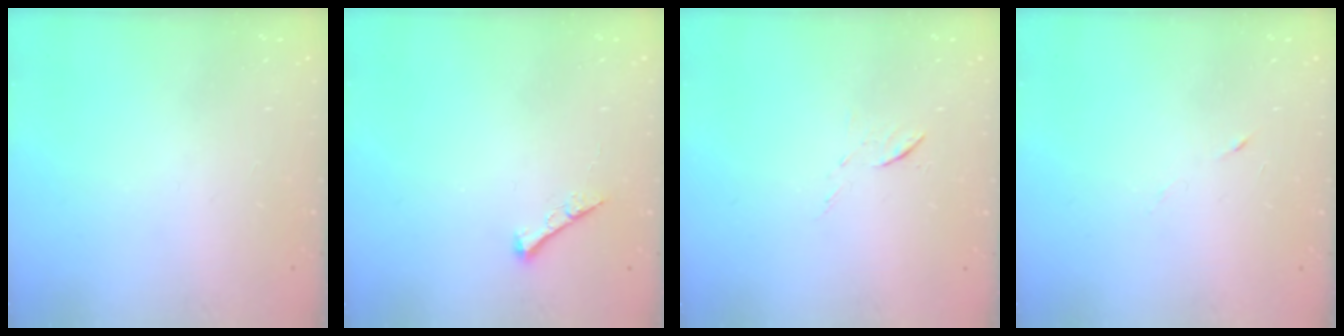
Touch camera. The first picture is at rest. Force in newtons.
{"total": 3.9, "press": 3.9, "slide": 0.5}
{"total": 5.3, "press": 5.3, "slide": 0.6}
{"total": 3.1, "press": 3.0, "slide": 1.0}